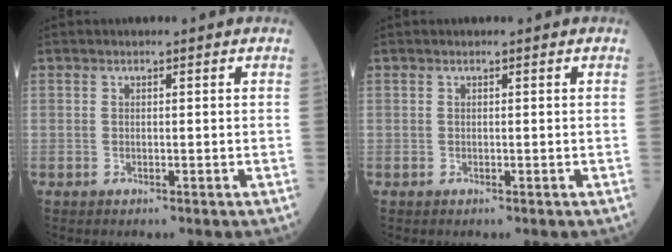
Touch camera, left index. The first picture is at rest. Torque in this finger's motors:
{"motor_torque": [-0.07, 0.08, 0.00, -0.01]}